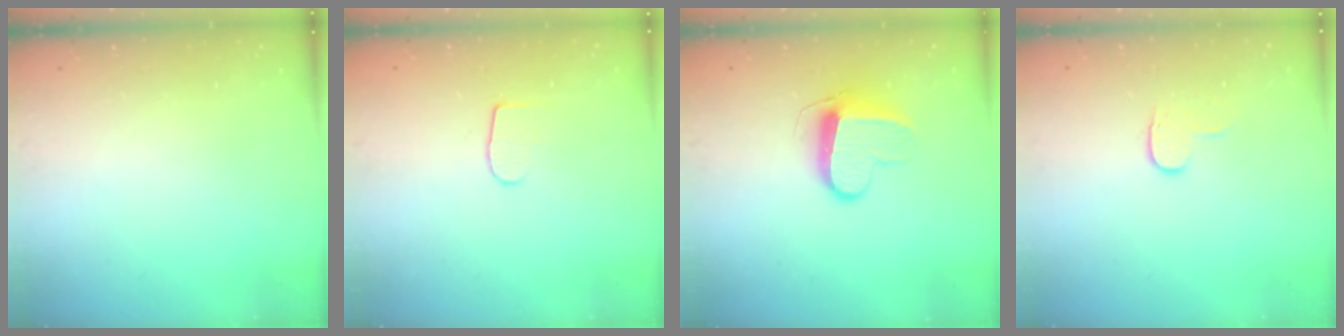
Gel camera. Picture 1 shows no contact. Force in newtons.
{"total": 5.8, "press": 5.8, "slide": 0.5}
{"total": 9.9, "press": 9.9, "slide": 0.3}
{"total": 4.6, "press": 4.6, "slide": 0.5}